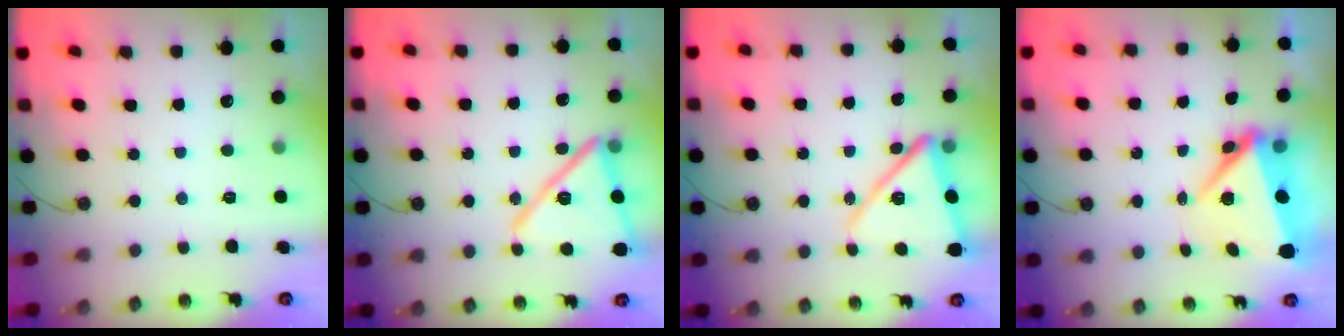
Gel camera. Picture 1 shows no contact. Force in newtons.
{"total": 17.8, "press": 17.8, "slide": 1.1}
{"total": 15.0, "press": 14.9, "slide": 1.6}
{"total": 8.4, "press": 8.2, "slide": 1.8}